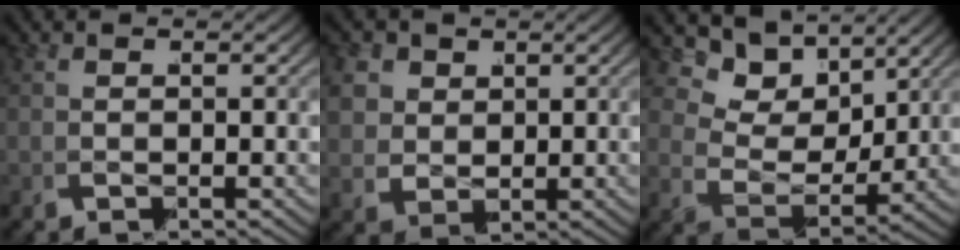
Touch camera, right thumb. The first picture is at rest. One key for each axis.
{"total": 3.8, "fx": 1.0, "fy": 3.4, "fz": 1.4, "tx": -0.042, "ty": -0.016, "tz": 0.026}
{"total": 7.2, "fx": 2.6, "fy": 4.7, "fz": 4.9, "tx": -0.097, "ty": 0.001, "tz": 0.038}